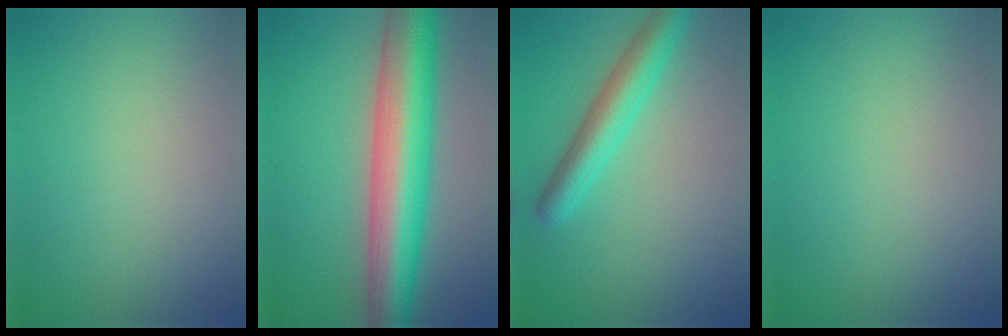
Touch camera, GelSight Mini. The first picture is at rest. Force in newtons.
{"total": 10.6, "press": 10.6, "slide": 0.3}
{"total": 4.1, "press": 4.1, "slide": 0.1}
{"total": 0.0}